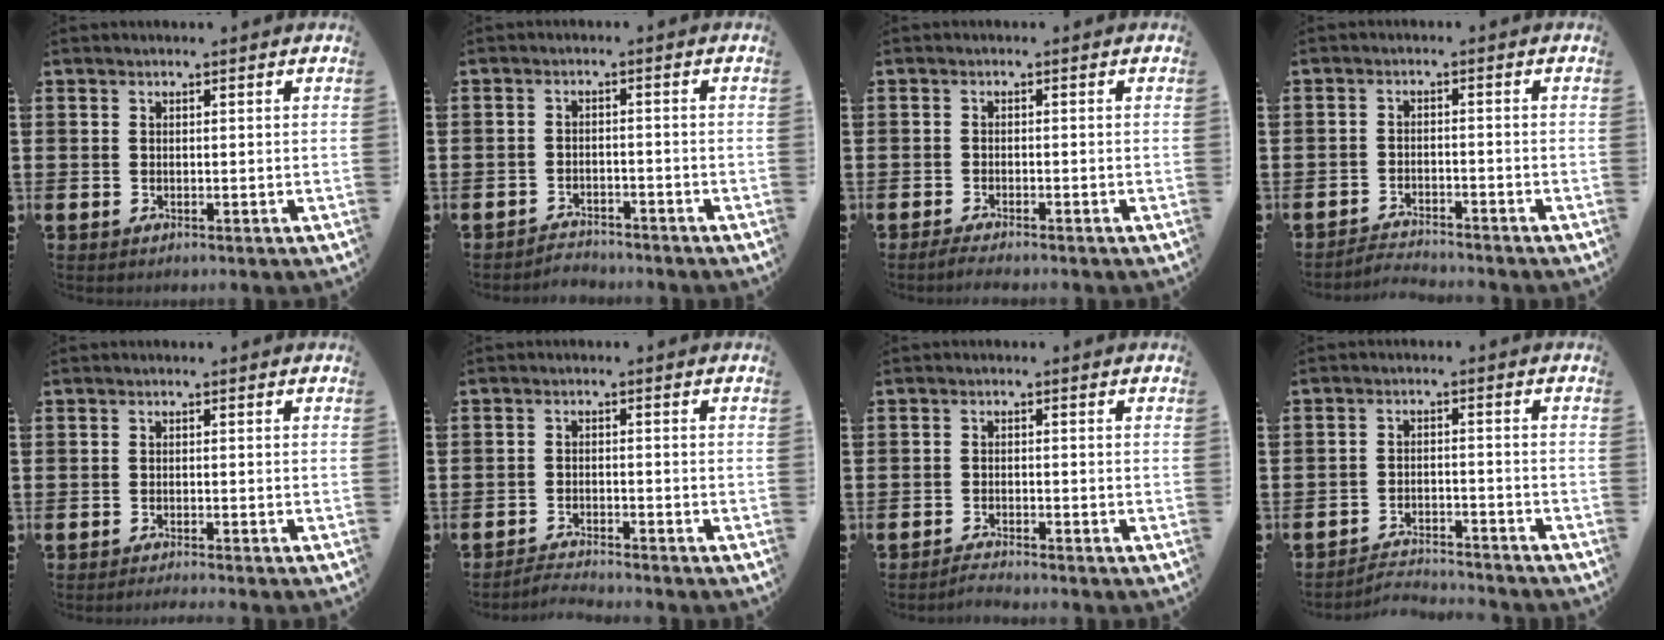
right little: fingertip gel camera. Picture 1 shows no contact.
{"total": 2.2, "force": [-2.1, 0.2, -0.2], "torque": [-0.003, 0.003, -0.048]}
{"total": 1.3, "force": [-1.1, 0.0, 0.7], "torque": [-0.012, 0.000, -0.021]}
{"total": 2.4, "force": [-2.4, -0.1, -0.1], "torque": [-0.003, 0.003, -0.053]}
{"total": 0.9, "force": [-0.8, -0.2, 0.2], "torque": [-0.002, -0.001, -0.017]}
{"total": 2.1, "force": [-2.1, -0.2, 0.0], "torque": [-0.003, 0.003, -0.044]}
{"total": 1.5, "force": [-1.5, -0.1, 0.2], "torque": [-0.005, 0.001, -0.030]}
{"total": 2.9, "force": [-2.9, 0.1, -0.1], "torque": [-0.005, 0.003, -0.063]}